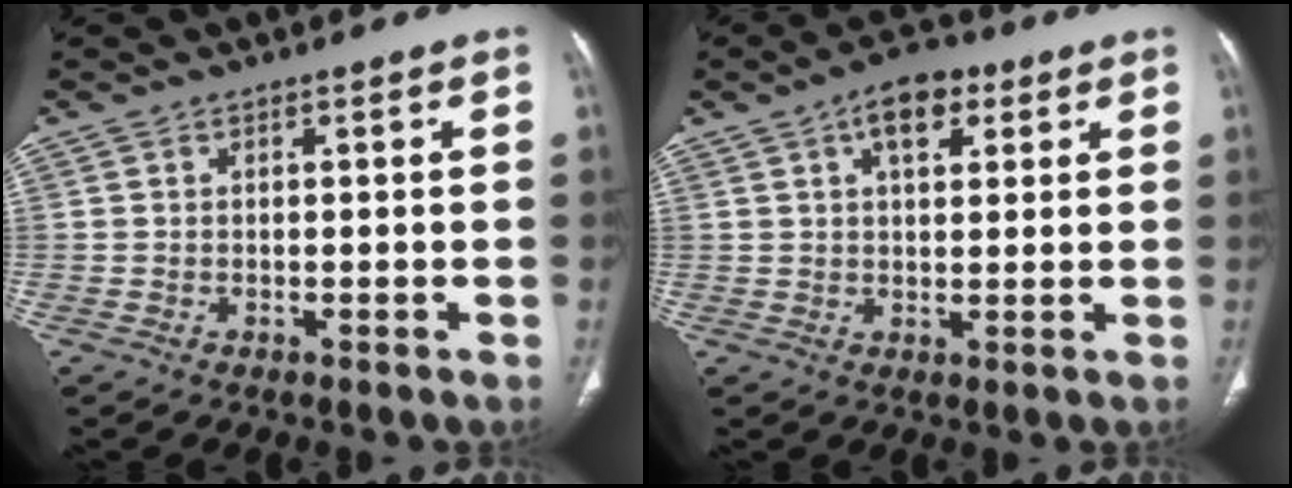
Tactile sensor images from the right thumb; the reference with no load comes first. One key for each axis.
{"total": 7.6, "fx": 3.5, "fy": 4.1, "fz": 5.4, "tx": -0.064, "ty": -0.002, "tz": 0.049}